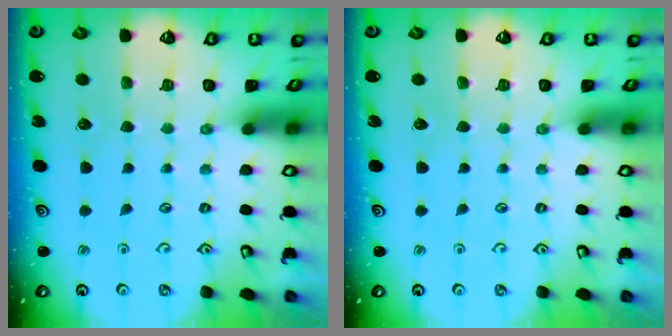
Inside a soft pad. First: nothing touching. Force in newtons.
{"total": 0.0}